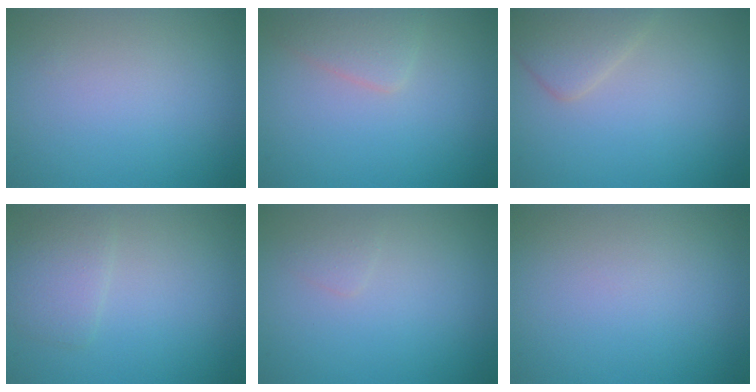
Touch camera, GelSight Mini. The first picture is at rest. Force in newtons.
{"total": 2.0, "press": 2.0, "slide": 0.1}
{"total": 2.7, "press": 2.7, "slide": 0.1}
{"total": 2.3, "press": 2.3, "slide": 0.0}
{"total": 0.8, "press": 0.8, "slide": 0.1}
{"total": 0.0}